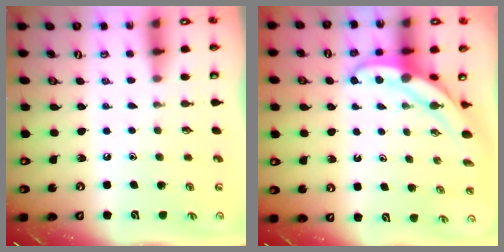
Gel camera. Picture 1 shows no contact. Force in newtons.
{"total": 5.8, "press": 5.8, "slide": 0.4}